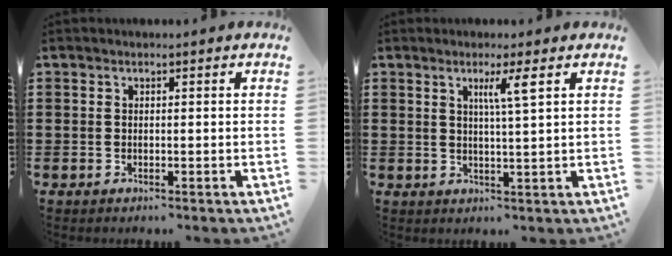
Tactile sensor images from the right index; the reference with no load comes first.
{"total": 3.5, "force": [1.5, -0.2, 3.2], "torque": [-0.067, -0.003, 0.022]}